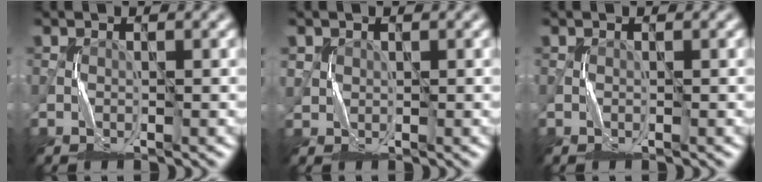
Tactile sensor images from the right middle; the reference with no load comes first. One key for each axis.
{"total": 1.1, "fx": 0.7, "fy": 0.8, "fz": -0.4, "tx": 0.007, "ty": -0.006, "tz": 0.015}
{"total": 0.0}